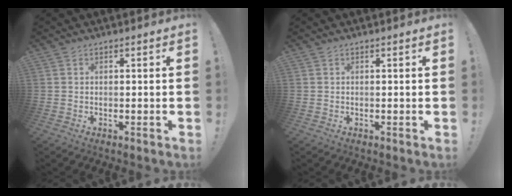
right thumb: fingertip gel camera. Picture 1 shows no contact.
{"total": 0.0}